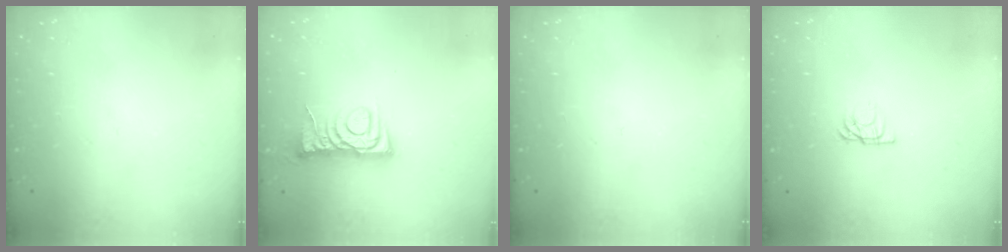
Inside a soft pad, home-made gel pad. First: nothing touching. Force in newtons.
{"total": 6.8, "press": 6.8, "slide": 0.6}
{"total": 0.0}
{"total": 4.1, "press": 4.1, "slide": 0.6}